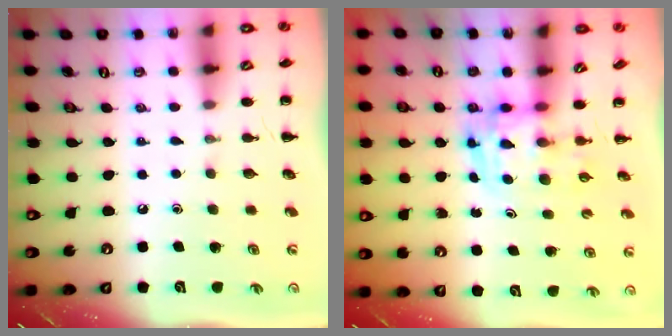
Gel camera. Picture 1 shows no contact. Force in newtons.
{"total": 3.7, "press": 3.6, "slide": 0.6}